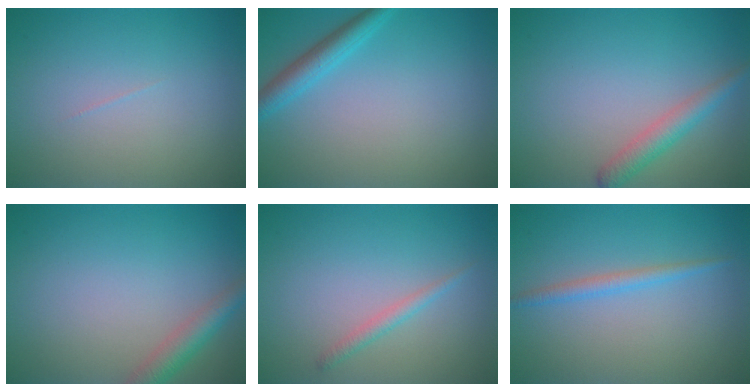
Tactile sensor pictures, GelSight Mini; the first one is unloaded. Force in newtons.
{"total": 2.7, "press": 2.7, "slide": 0.2}
{"total": 2.5, "press": 2.5, "slide": 0.1}
{"total": 2.6, "press": 2.6, "slide": 0.2}
{"total": 1.2, "press": 1.2, "slide": 0.0}
{"total": 1.6, "press": 1.6, "slide": 0.0}